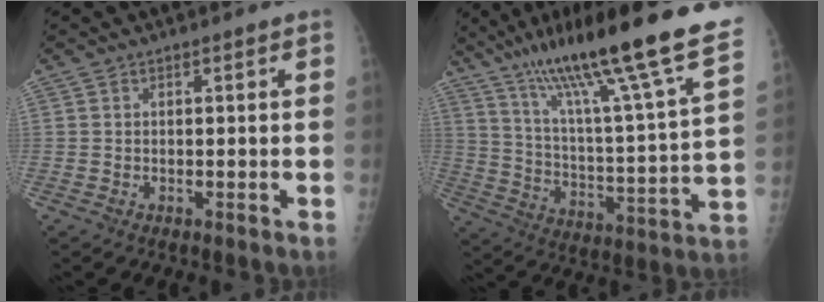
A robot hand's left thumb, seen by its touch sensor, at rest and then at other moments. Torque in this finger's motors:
{"motor_torque": [1.46, -0.44, 1.36, -1.43, 0.39]}